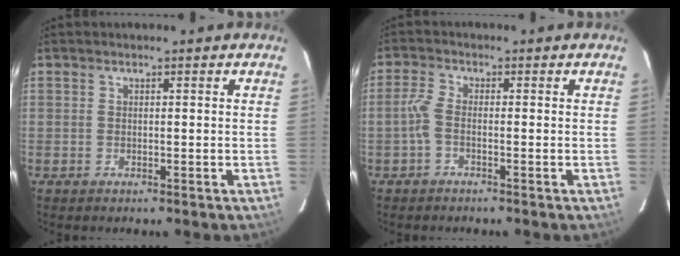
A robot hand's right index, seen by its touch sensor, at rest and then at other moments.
{"total": 2.4, "force": [-1.0, 0.7, 2.0], "torque": [-0.053, 0.006, -0.024]}